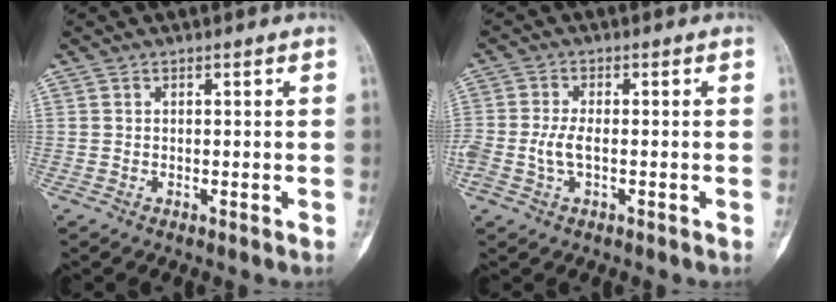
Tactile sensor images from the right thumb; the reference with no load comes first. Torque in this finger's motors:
{"motor_torque": [0.10, 0.11, 0.28, 0.18, 0.04]}